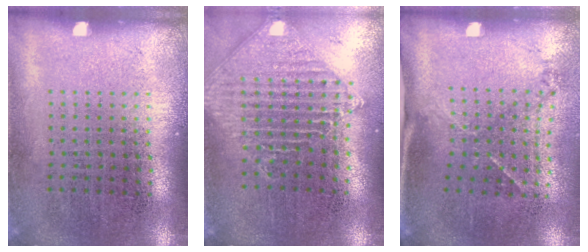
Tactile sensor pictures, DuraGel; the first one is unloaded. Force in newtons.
{"total": 1.5, "press": 1.3, "slide": 0.6}
{"total": 1.5, "press": 1.0, "slide": 1.2}